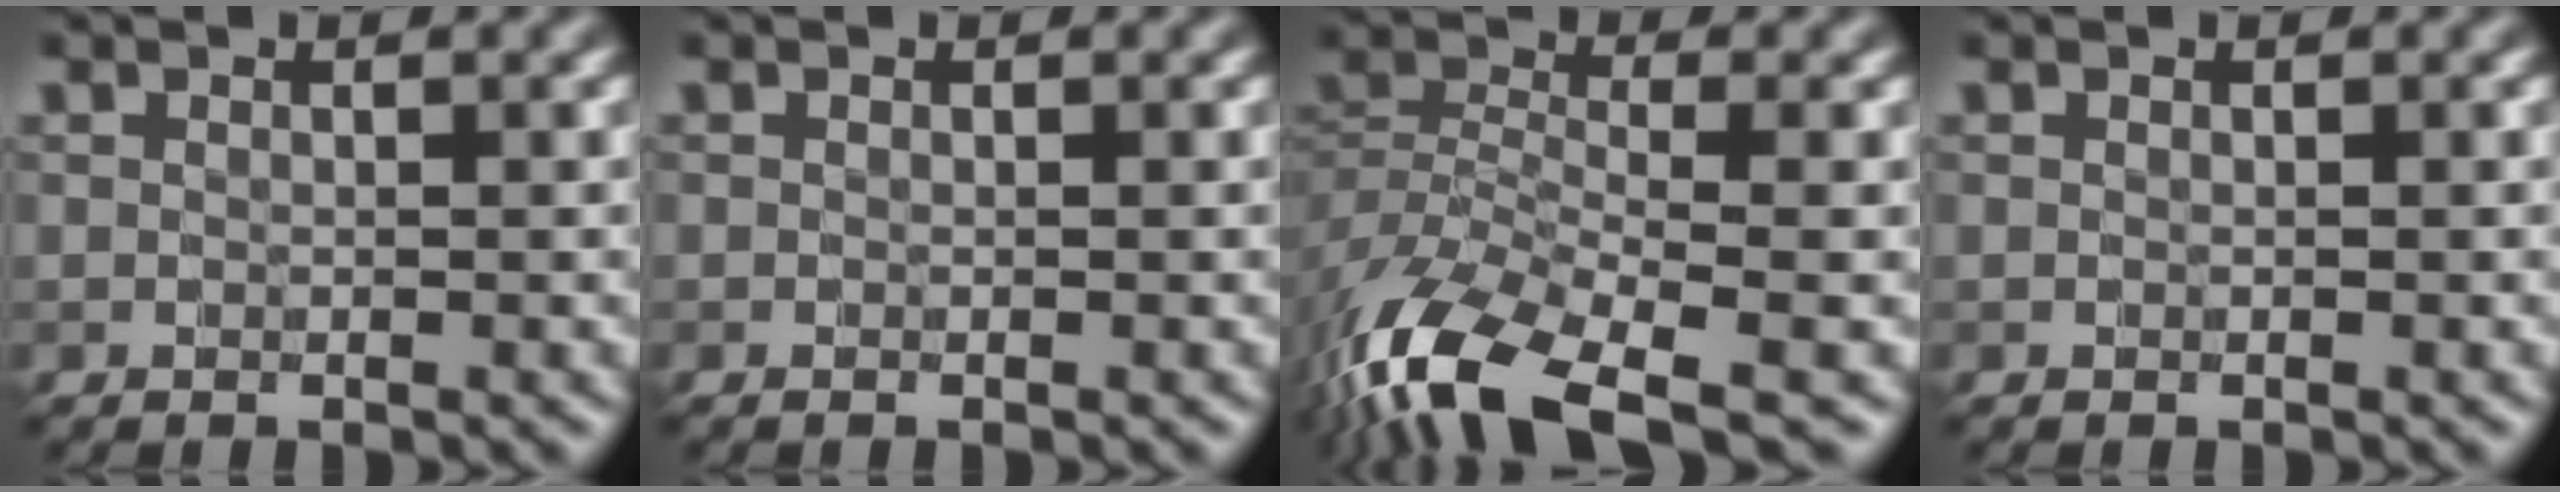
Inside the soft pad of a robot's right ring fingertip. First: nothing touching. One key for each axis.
{"total": 0.0}
{"total": 11.2, "fx": -7.1, "fy": 4.0, "fz": 7.6, "tx": -0.160, "ty": -0.018, "tz": -0.140}
{"total": 0.0}